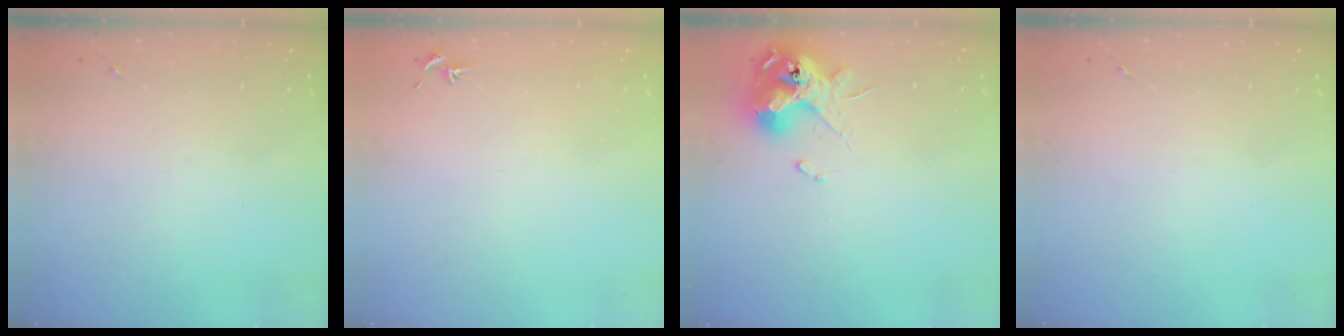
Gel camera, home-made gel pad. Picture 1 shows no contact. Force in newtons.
{"total": 0.8, "press": 0.7, "slide": 0.3}
{"total": 12.4, "press": 12.2, "slide": 1.8}
{"total": 0.0}